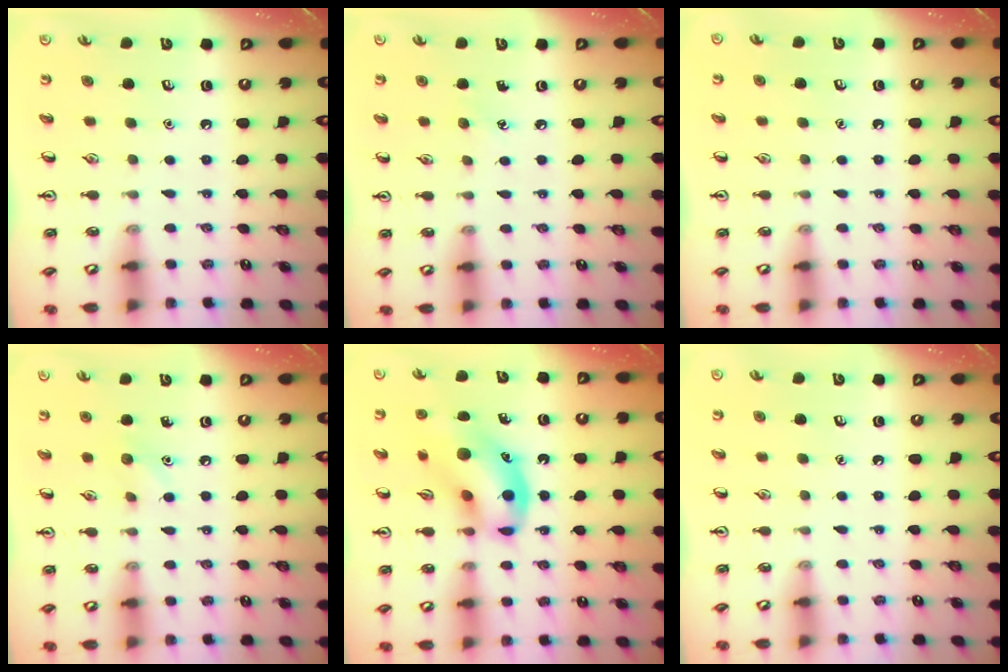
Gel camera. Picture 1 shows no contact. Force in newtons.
{"total": 3.0, "press": 2.8, "slide": 1.1}
{"total": 0.0}
{"total": 5.8, "press": 5.5, "slide": 1.8}
{"total": 15.8, "press": 15.6, "slide": 2.6}
{"total": 0.0}